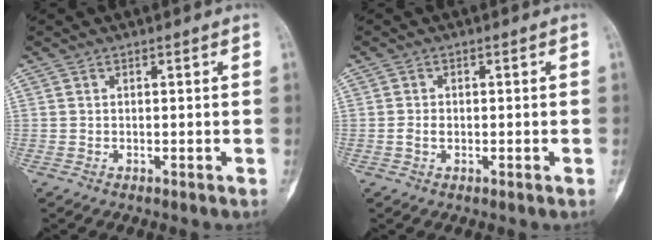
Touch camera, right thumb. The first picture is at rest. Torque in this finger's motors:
{"motor_torque": [2.36, 2.45, 0.18, 0.13, -0.08]}